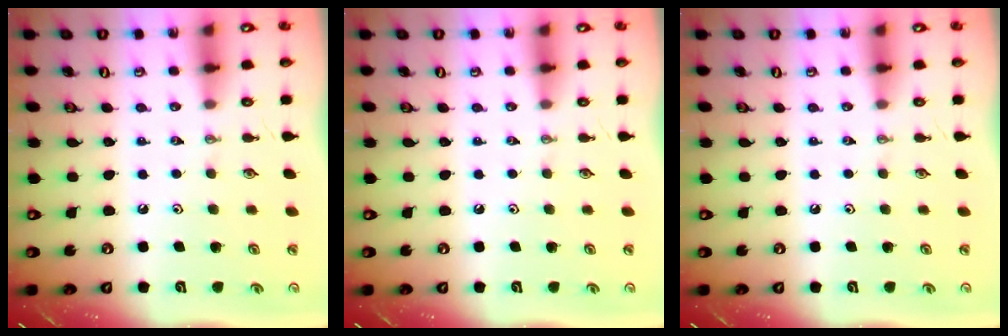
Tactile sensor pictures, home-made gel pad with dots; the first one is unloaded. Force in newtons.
{"total": 0.0}
{"total": 0.0}